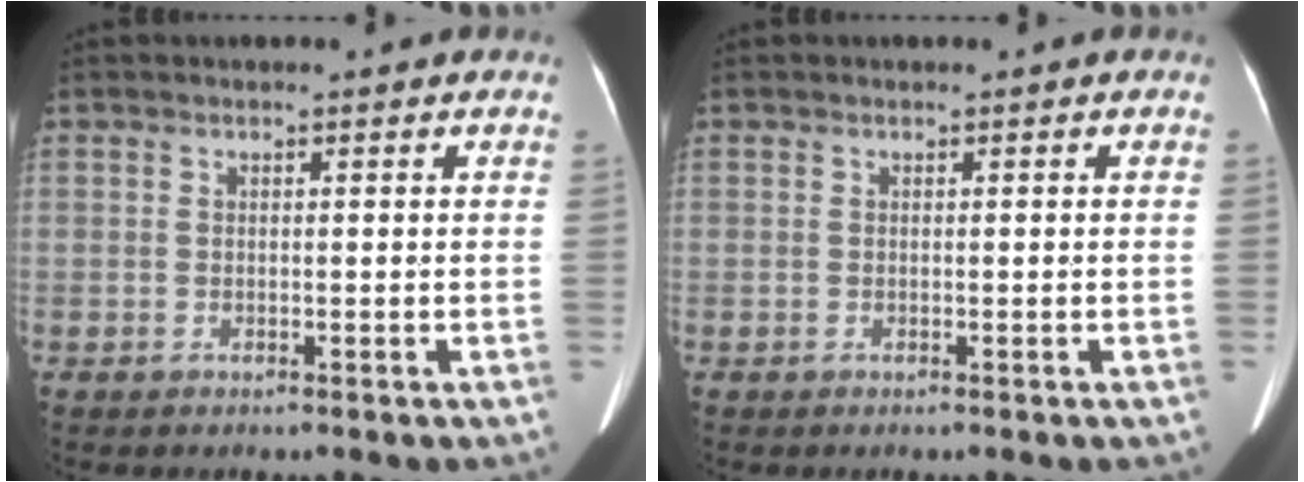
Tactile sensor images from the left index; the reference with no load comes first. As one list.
[{"total": 0.0}]